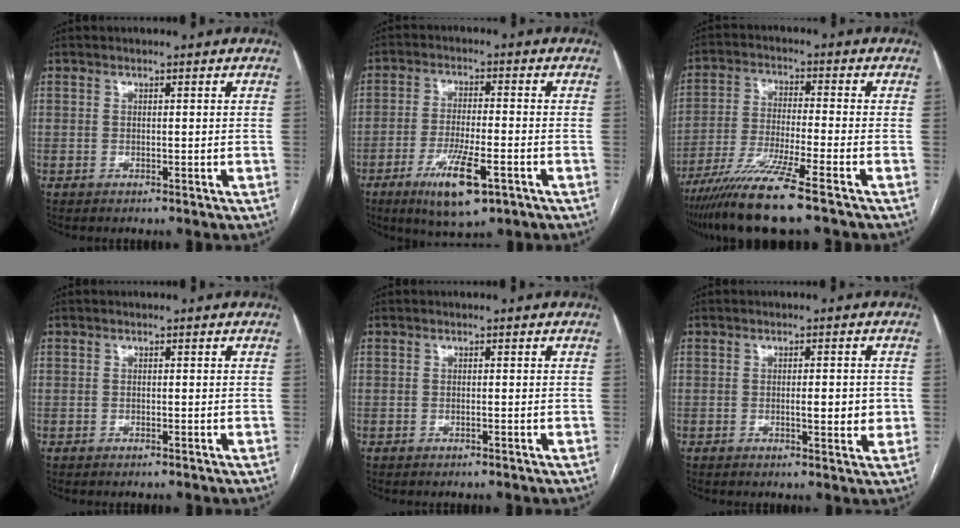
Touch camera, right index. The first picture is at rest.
{"total": 9.7, "force": [-4.9, 2.1, 8.2], "torque": [-0.152, -0.019, -0.077]}
{"total": 11.7, "force": [-8.5, -1.2, 7.9], "torque": [-0.151, -0.038, -0.151]}
{"total": 0.0}
{"total": 0.0}
{"total": 3.9, "force": [-0.2, 1.1, 3.7], "torque": [-0.057, -0.003, -0.002]}